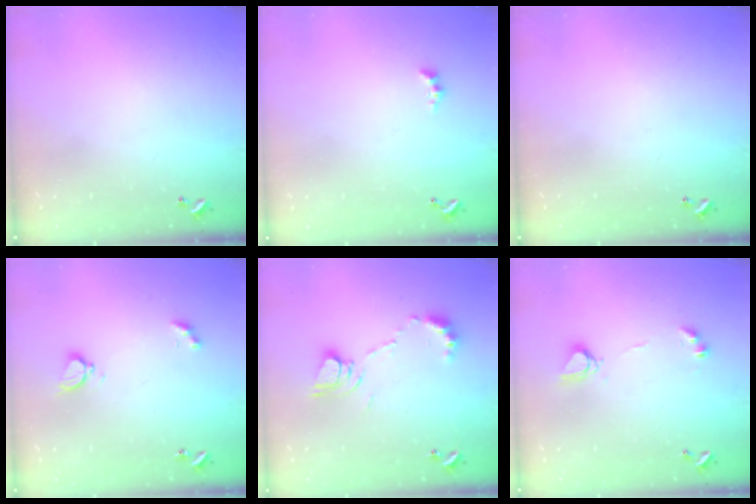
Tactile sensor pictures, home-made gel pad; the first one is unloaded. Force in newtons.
{"total": 0.0}
{"total": 0.0}
{"total": 2.9, "press": 2.8, "slide": 0.7}
{"total": 9.9, "press": 9.8, "slide": 1.2}
{"total": 5.7, "press": 5.7, "slide": 0.4}